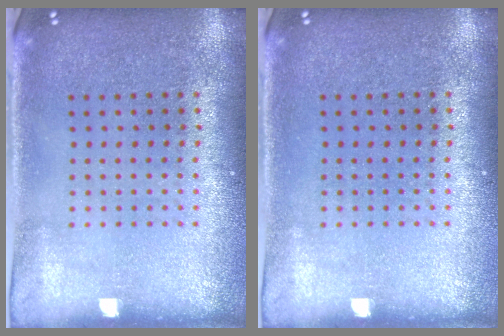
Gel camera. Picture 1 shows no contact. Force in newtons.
{"total": 0.0}